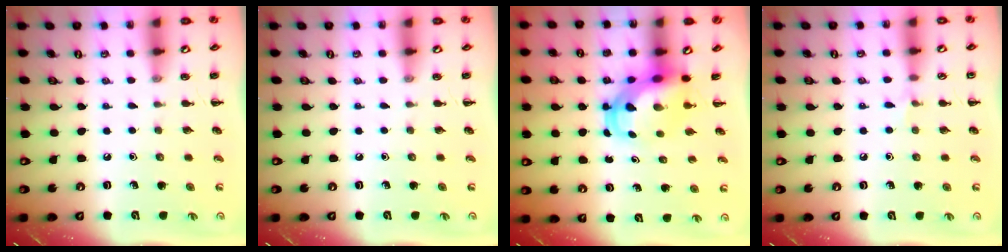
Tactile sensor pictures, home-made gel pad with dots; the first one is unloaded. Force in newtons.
{"total": 0.0}
{"total": 5.4, "press": 5.2, "slide": 1.5}
{"total": 3.7, "press": 3.5, "slide": 1.3}